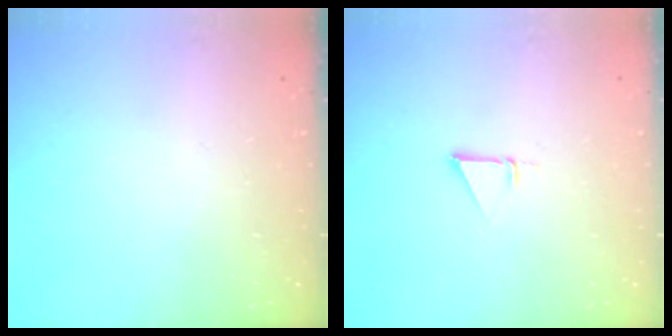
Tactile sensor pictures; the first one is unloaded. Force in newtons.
{"total": 1.4, "press": 1.4, "slide": 0.0}